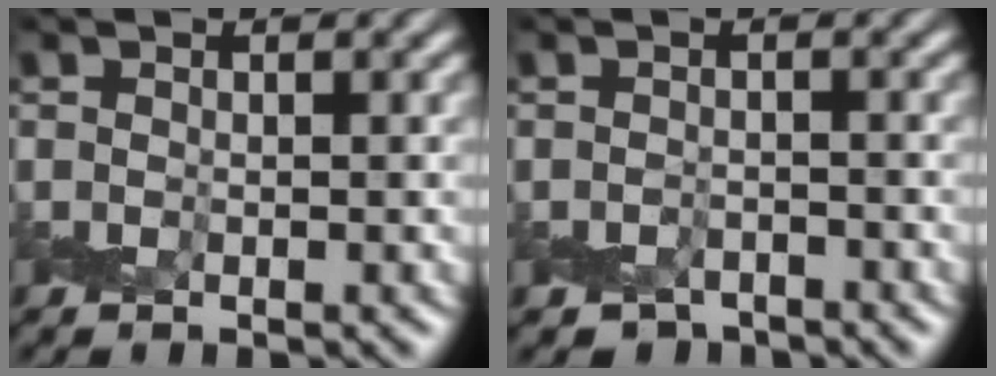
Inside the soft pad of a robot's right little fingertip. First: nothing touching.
{"total": 1.9, "force": [-1.7, 0.9, 0.1], "torque": [0.005, 0.000, -0.032]}